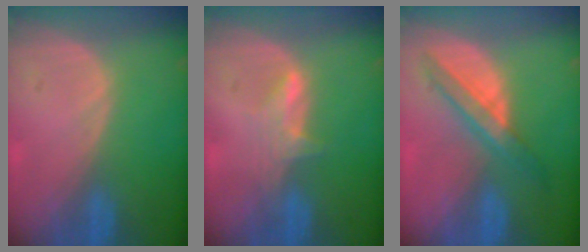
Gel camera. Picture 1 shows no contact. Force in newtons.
{"total": 2.9, "press": 2.9, "slide": 0.4}
{"total": 5.8, "press": 5.6, "slide": 1.3}